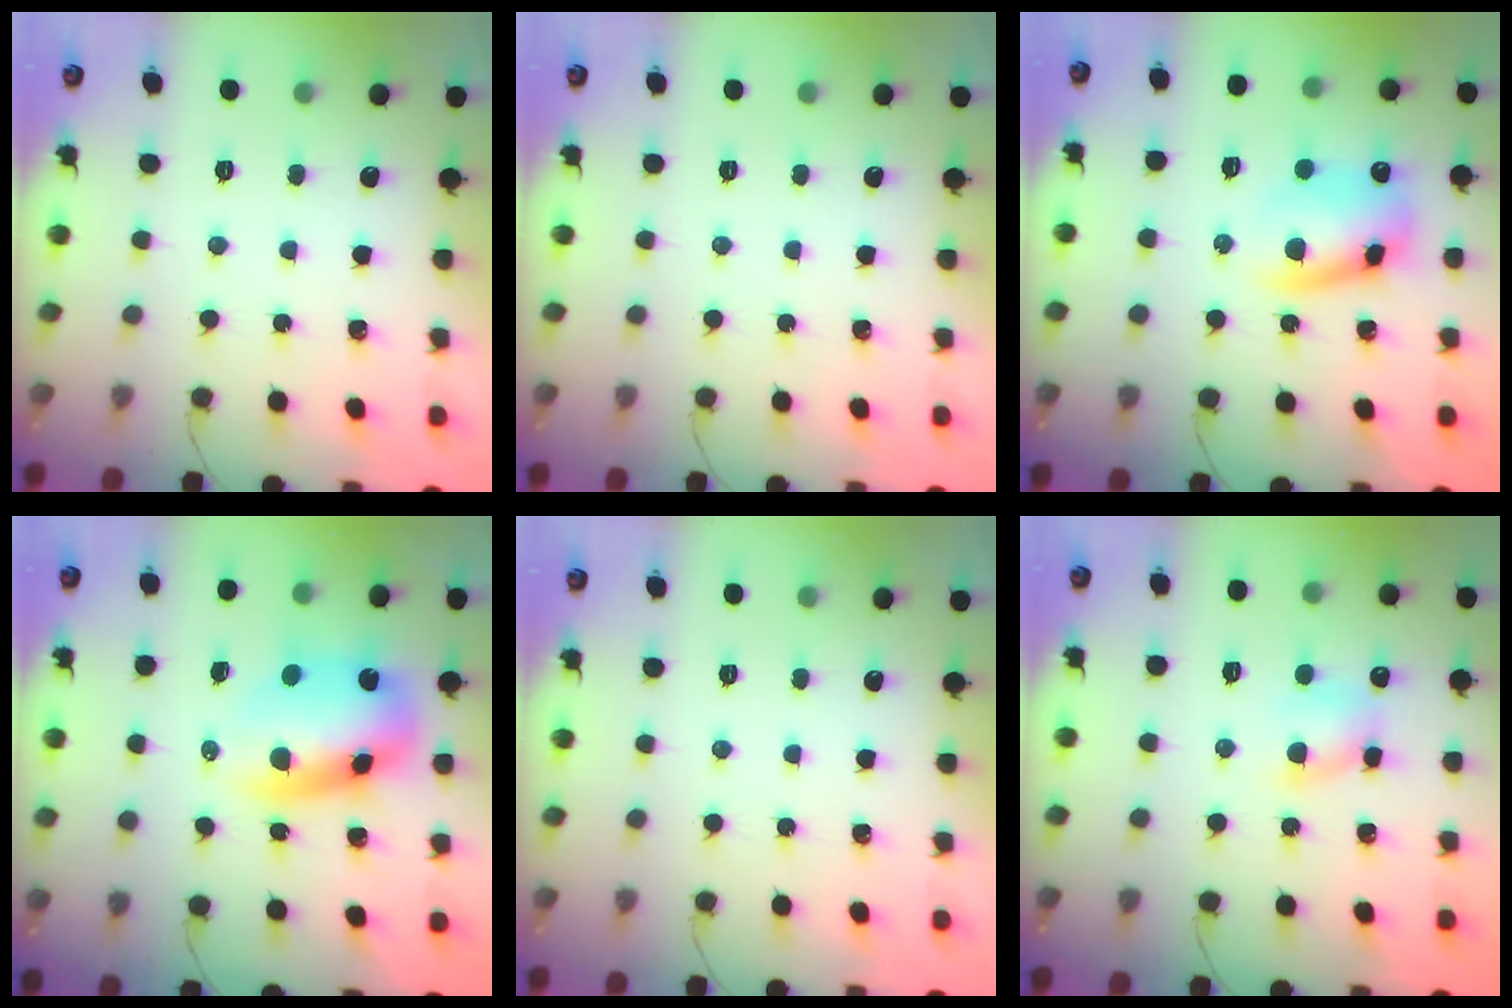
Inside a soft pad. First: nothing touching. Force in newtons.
{"total": 0.0}
{"total": 10.4, "press": 10.3, "slide": 1.6}
{"total": 11.1, "press": 10.7, "slide": 3.0}
{"total": 0.0}
{"total": 6.0, "press": 5.9, "slide": 1.3}